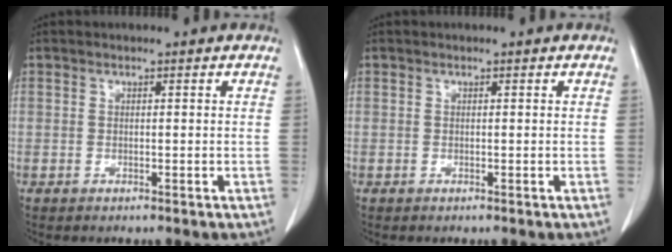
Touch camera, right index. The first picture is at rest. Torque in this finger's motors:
{"motor_torque": [-0.03, 0.05, -0.01, 0.00]}